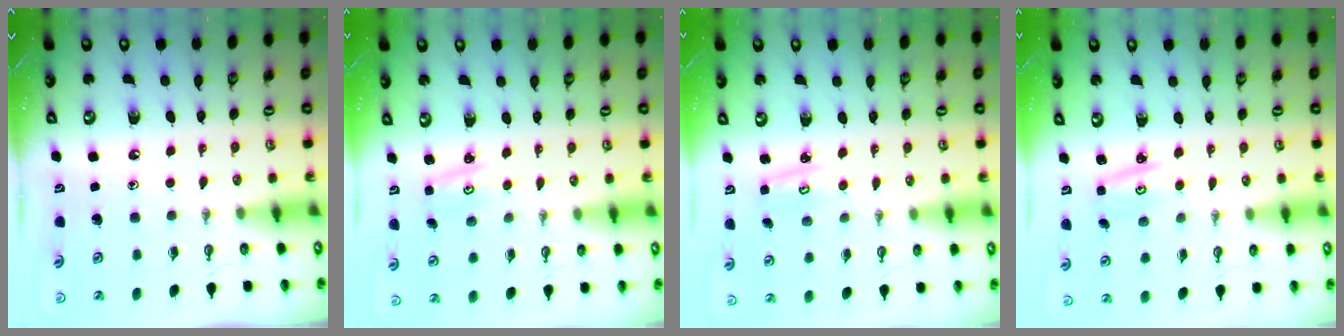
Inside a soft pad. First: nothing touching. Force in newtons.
{"total": 1.0, "press": 0.9, "slide": 0.2}
{"total": 3.0, "press": 3.0, "slide": 0.2}
{"total": 1.8, "press": 1.8, "slide": 0.0}